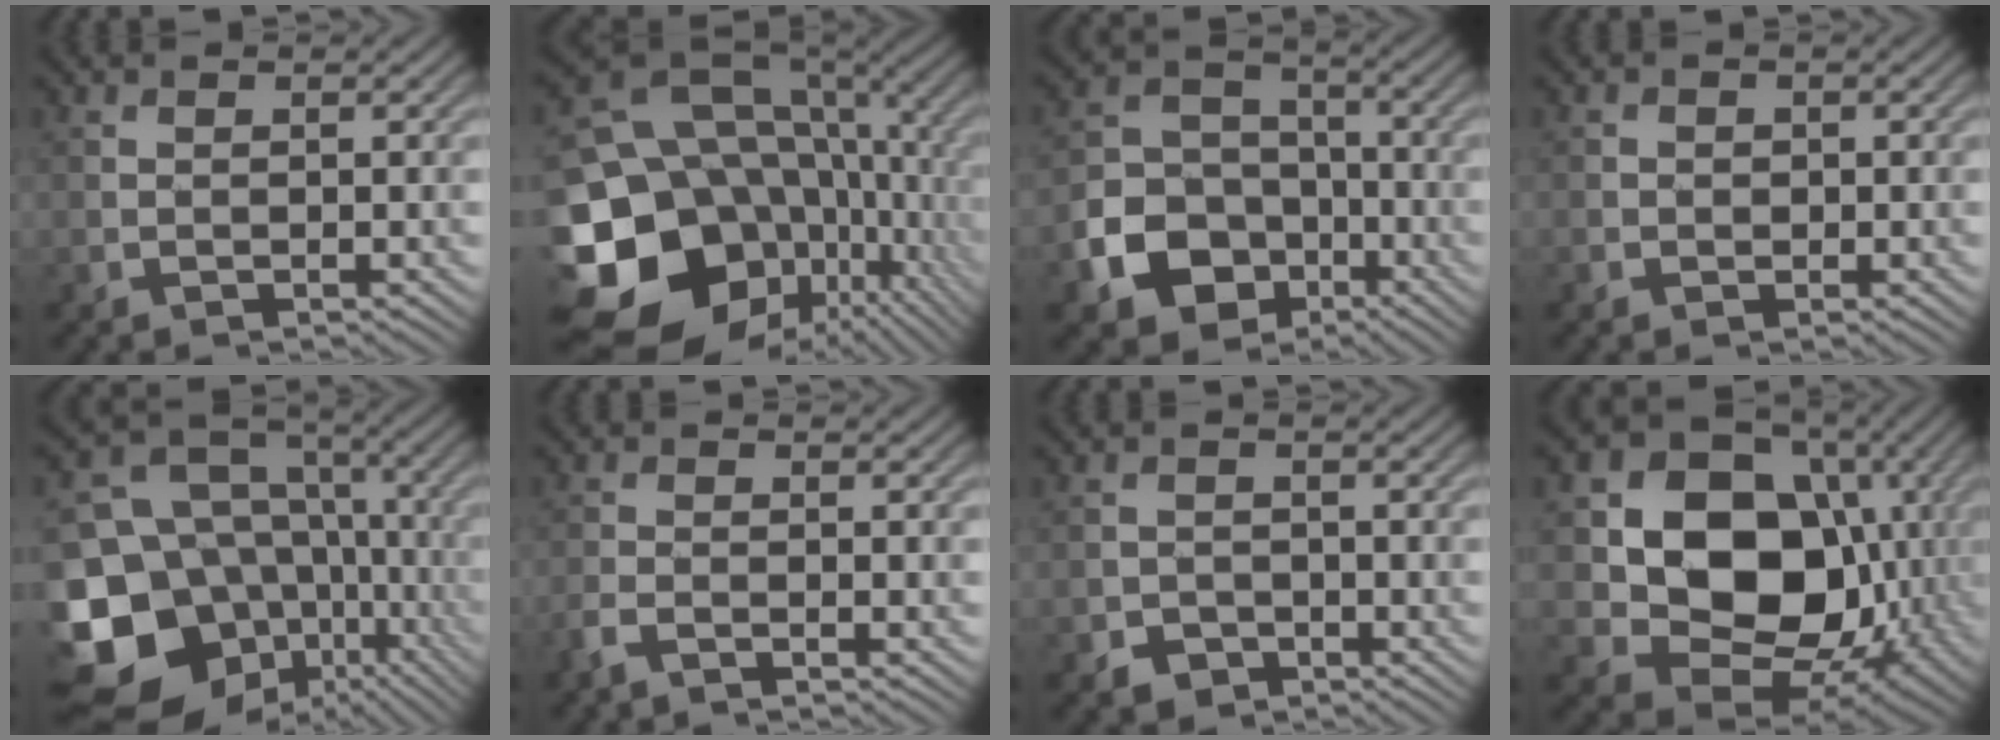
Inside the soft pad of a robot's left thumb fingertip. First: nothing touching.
{"total": 19.6, "force": [-4.4, 15.2, 11.5], "torque": [-0.241, -0.017, -0.037]}
{"total": 10.9, "force": [-5.1, 8.4, 4.6], "torque": [-0.121, -0.039, -0.109]}
{"total": 1.0, "force": [-0.1, 0.9, 0.2], "torque": [-0.001, -0.006, -0.005]}
{"total": 20.0, "force": [-7.1, 16.3, 9.2], "torque": [-0.240, -0.033, -0.097]}
{"total": 2.2, "force": [-1.7, 0.4, 1.3], "torque": [-0.033, -0.005, -0.042]}
{"total": 2.4, "force": [-1.6, 1.7, 0.6], "torque": [-0.008, -0.004, -0.033]}
{"total": 15.7, "force": [0.7, 12.3, 9.6], "torque": [-0.170, -0.018, 0.015]}